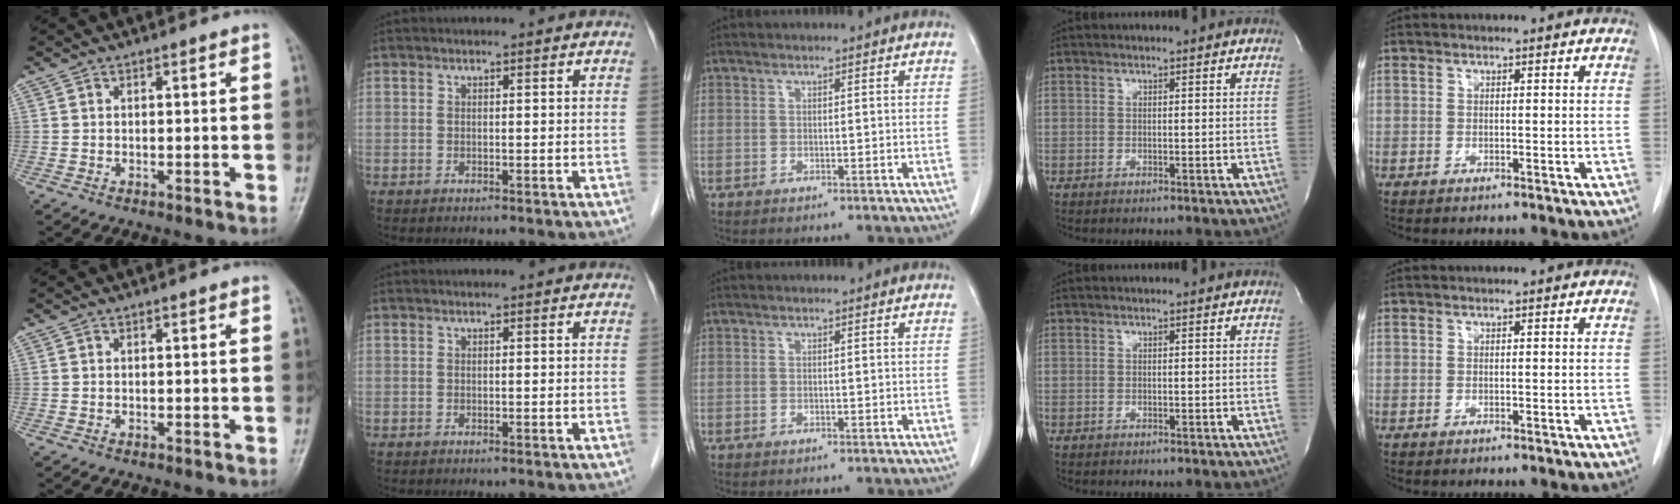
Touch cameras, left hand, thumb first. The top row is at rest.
{}